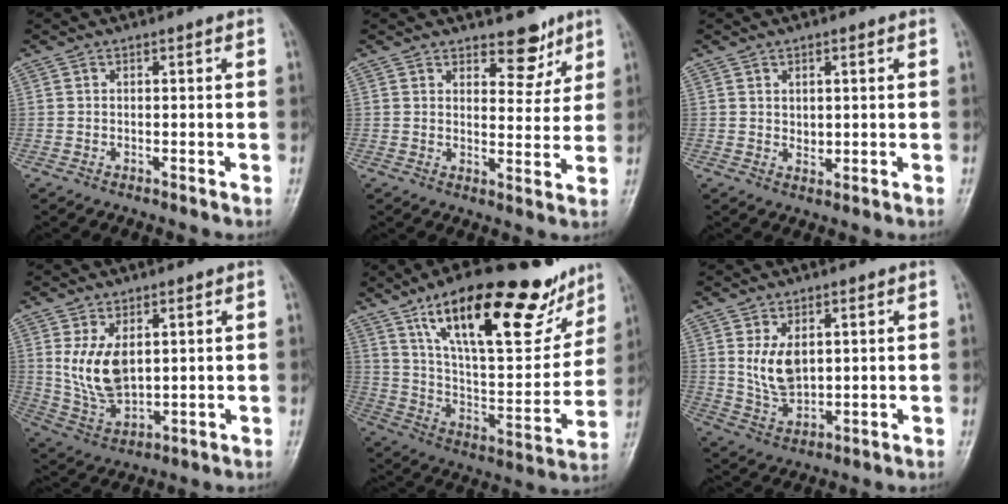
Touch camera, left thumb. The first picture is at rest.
{"total": 6.1, "force": [4.5, 3.2, 2.6], "torque": [-0.003, -0.032, 0.066]}
{"total": 2.3, "force": [0.8, 1.6, 1.5], "torque": [-0.015, -0.008, 0.015]}
{"total": 9.7, "force": [2.3, 5.8, 7.4], "torque": [-0.127, -0.021, 0.061]}
{"total": 28.6, "force": [17.5, 9.9, 20.3], "torque": [-0.267, -0.041, 0.288]}
{"total": 7.2, "force": [2.0, 4.5, 5.3], "torque": [-0.080, -0.018, 0.050]}